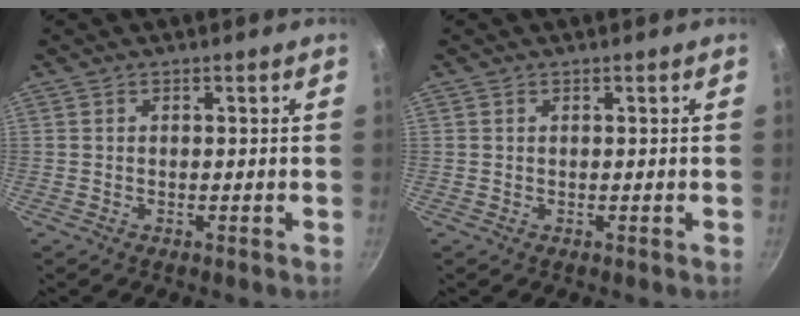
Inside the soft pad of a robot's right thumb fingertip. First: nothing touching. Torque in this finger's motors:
{"motor_torque": [0.21, -0.16, -0.26, 0.13, -0.03]}